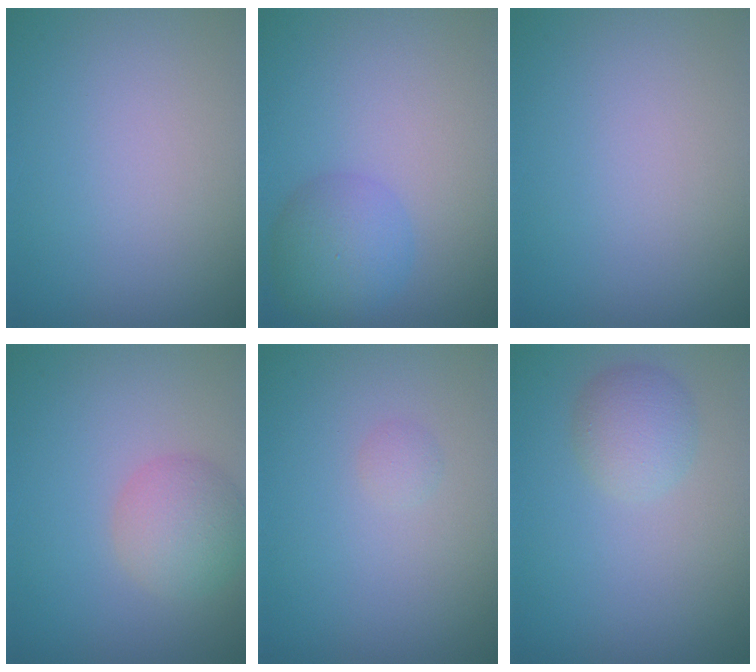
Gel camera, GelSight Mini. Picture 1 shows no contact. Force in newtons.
{"total": 3.8, "press": 3.8, "slide": 0.1}
{"total": 0.0}
{"total": 3.5, "press": 3.4, "slide": 0.3}
{"total": 0.6, "press": 0.6, "slide": 0.0}
{"total": 2.7, "press": 2.7, "slide": 0.1}